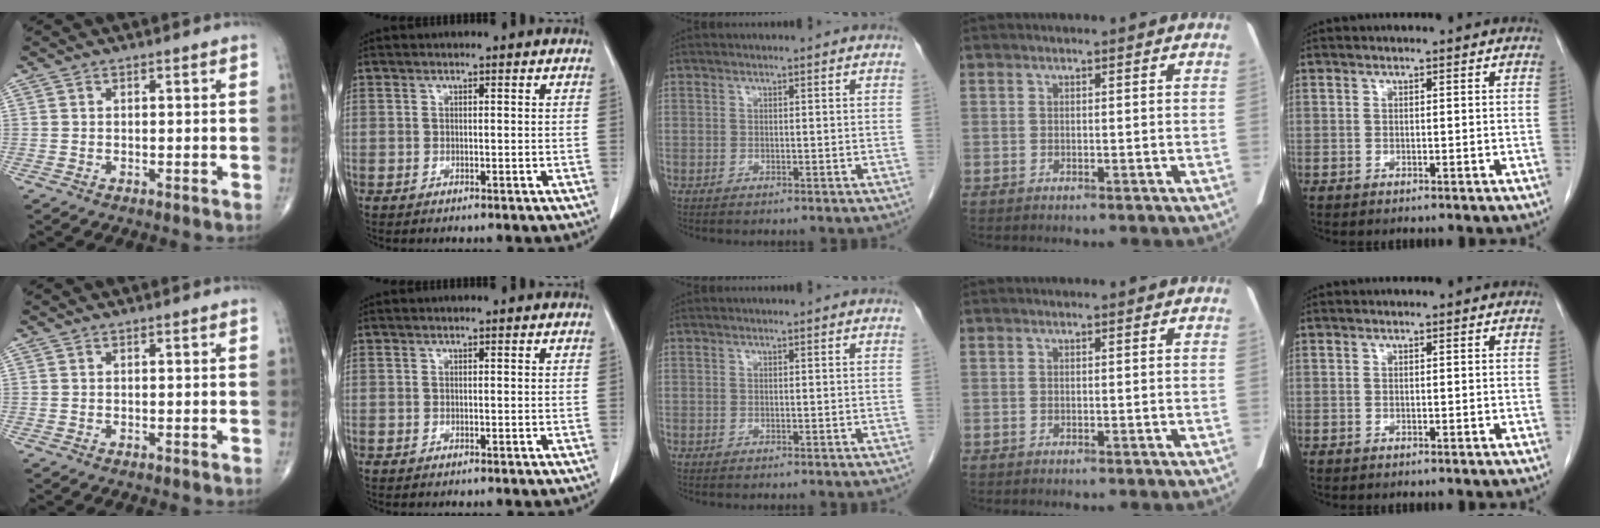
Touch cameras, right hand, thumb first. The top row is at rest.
{}